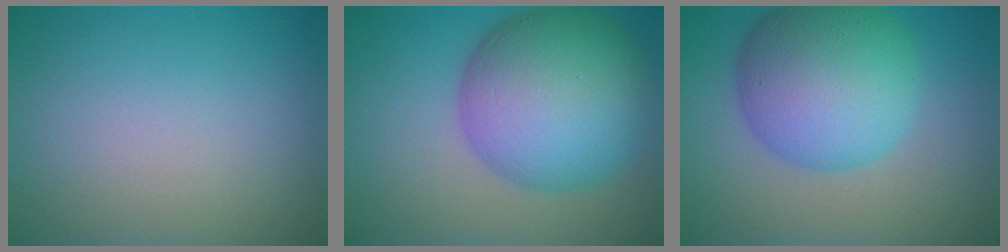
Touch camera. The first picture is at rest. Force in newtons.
{"total": 12.9, "press": 12.9, "slide": 0.3}
{"total": 10.5, "press": 10.5, "slide": 0.2}